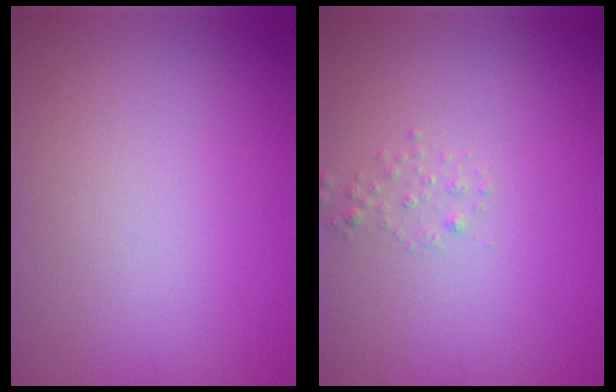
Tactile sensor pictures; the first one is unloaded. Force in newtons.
{"total": 0.8, "press": 0.8, "slide": 0.1}